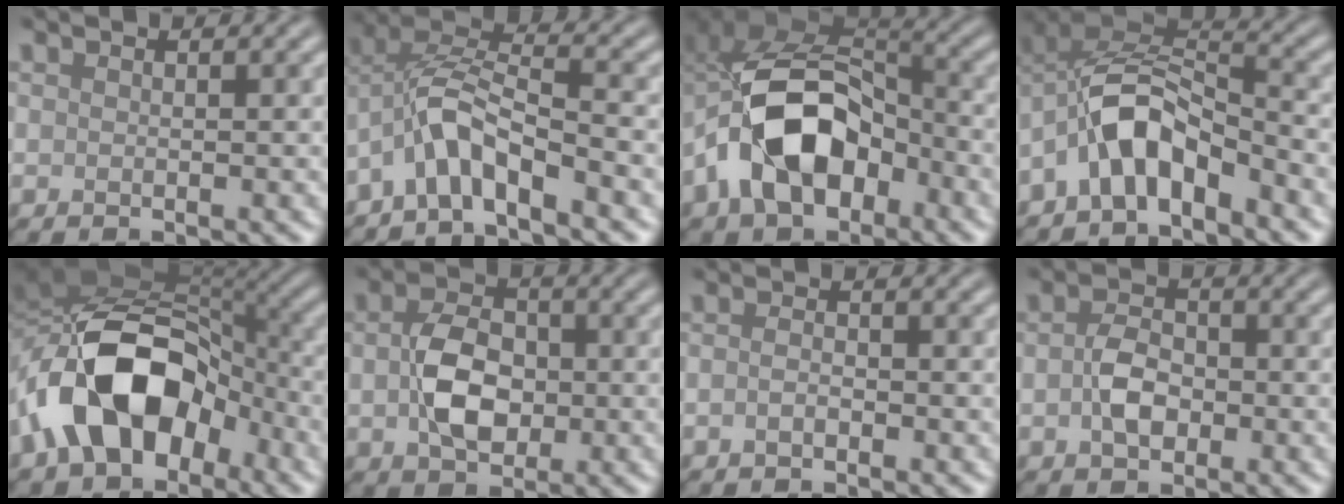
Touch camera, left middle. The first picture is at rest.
{"total": 5.1, "force": [-3.3, 1.3, 3.7], "torque": [-0.076, 0.013, -0.072]}
{"total": 11.8, "force": [-3.8, 7.5, 8.4], "torque": [-0.163, 0.006, -0.073]}
{"total": 6.6, "force": [-3.6, 3.1, 4.7], "torque": [-0.080, 0.014, -0.076]}
{"total": 12.4, "force": [-4.3, 7.8, 8.6], "torque": [-0.148, 0.012, -0.084]}
{"total": 5.1, "force": [-0.4, 3.5, 3.8], "torque": [-0.075, 0.002, -0.006]}
{"total": 0.9, "force": [-0.5, 0.3, 0.6], "torque": [-0.017, 0.004, -0.012]}
{"total": 3.0, "force": [-0.6, 1.9, 2.2], "torque": [-0.046, 0.005, -0.014]}